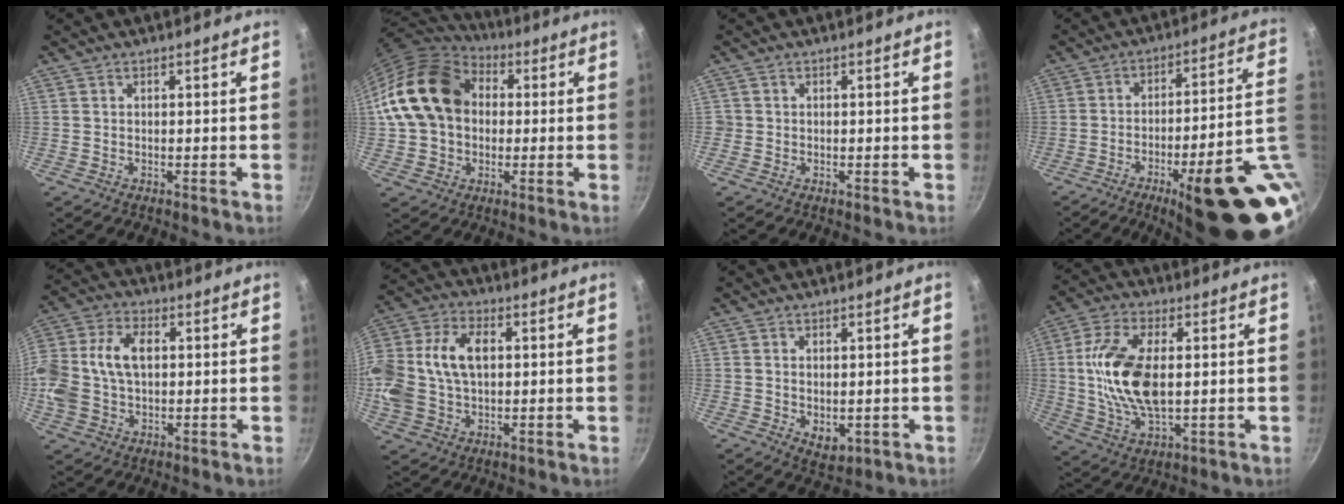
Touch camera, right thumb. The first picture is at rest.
{"total": 18.3, "force": [2.3, 14.1, 11.4], "torque": [-0.192, 0.034, 0.032]}
{"total": 0.8, "force": [-0.2, 0.8, 0.1], "torque": [0.001, 0.002, -0.005]}
{"total": 23.7, "force": [-7.4, 6.0, 21.7], "torque": [-0.240, 0.017, -0.092]}
{"total": 15.7, "force": [1.2, 10.6, 11.5], "torque": [-0.241, 0.032, 0.015]}
{"total": 18.7, "force": [2.0, 12.7, 13.5], "torque": [-0.292, 0.033, 0.032]}
{"total": 4.3, "force": [-0.2, 2.9, 3.2], "torque": [-0.045, -0.013, 0.003]}
{"total": 15.0, "force": [1.2, 7.6, 12.9], "torque": [-0.246, 0.005, 0.021]}